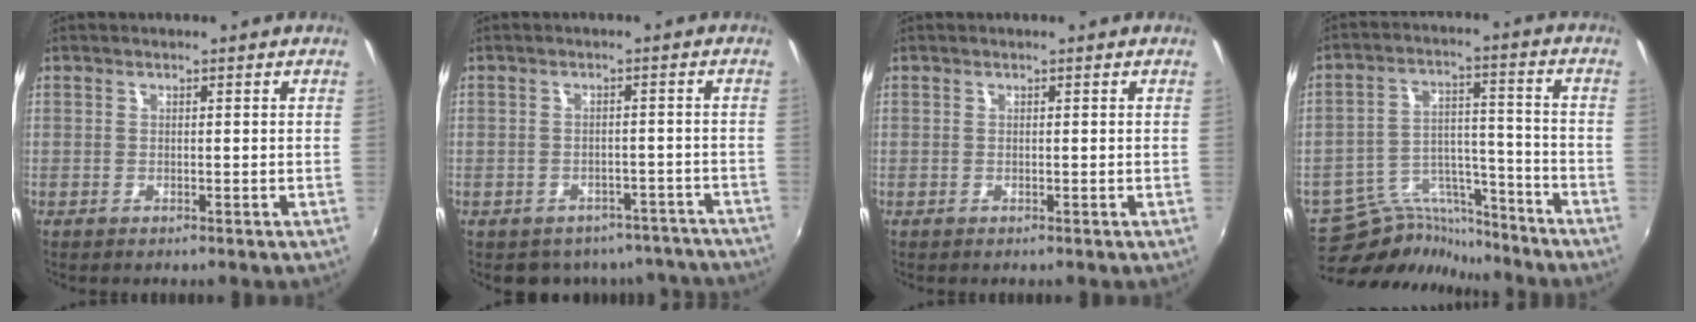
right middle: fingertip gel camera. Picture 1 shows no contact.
{"total": 12.3, "force": [-10.2, 6.3, 2.6], "torque": [-0.057, 0.016, -0.106]}
{"total": 0.0}
{"total": 12.1, "force": [-11.4, 3.8, 1.1], "torque": [-0.027, 0.040, -0.193]}